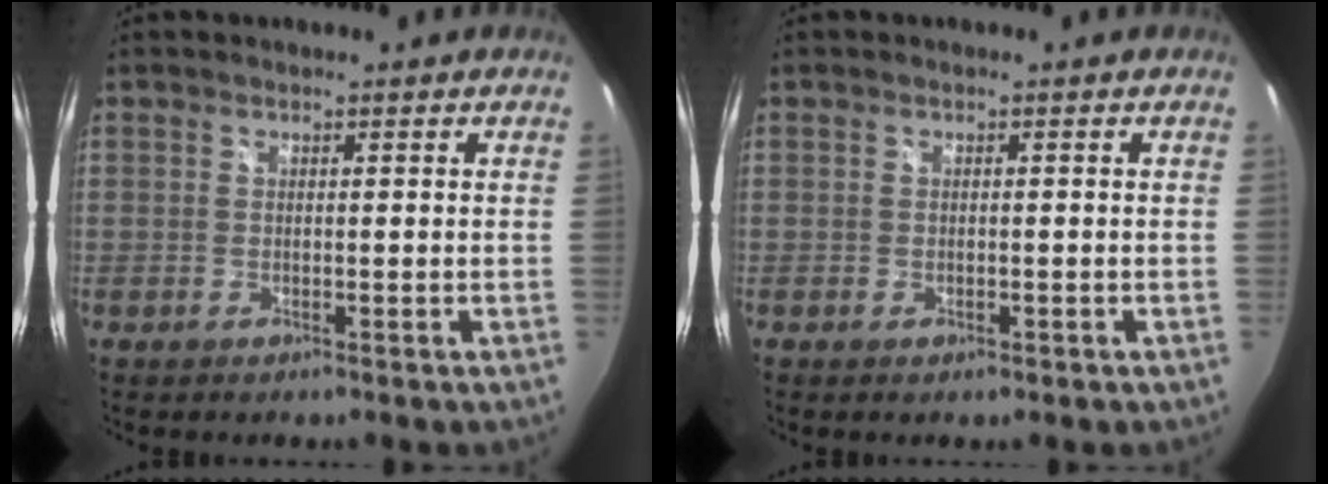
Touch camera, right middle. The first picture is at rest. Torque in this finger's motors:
{"motor_torque": [-0.15, 0.08, 0.07, -0.01]}